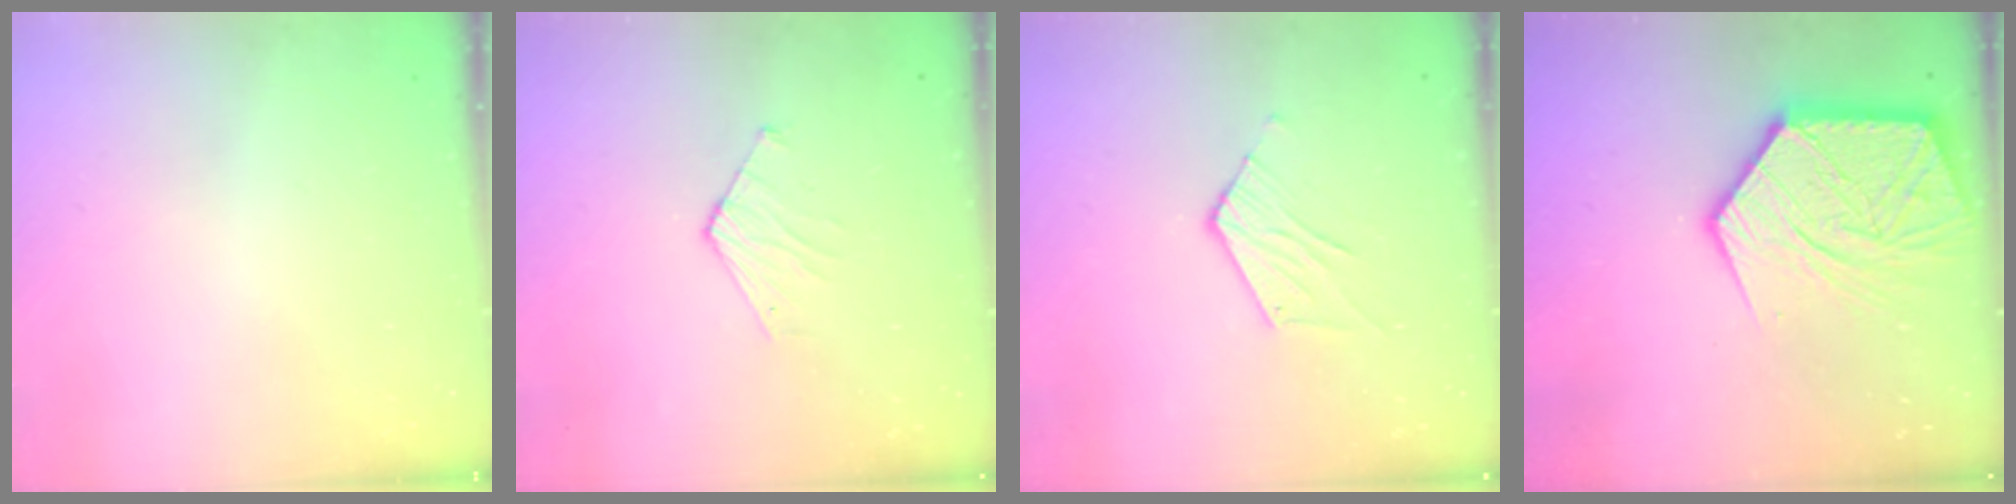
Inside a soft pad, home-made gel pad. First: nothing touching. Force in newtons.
{"total": 4.2, "press": 4.2, "slide": 0.4}
{"total": 5.4, "press": 5.4, "slide": 0.4}
{"total": 22.6, "press": 22.5, "slide": 2.1}